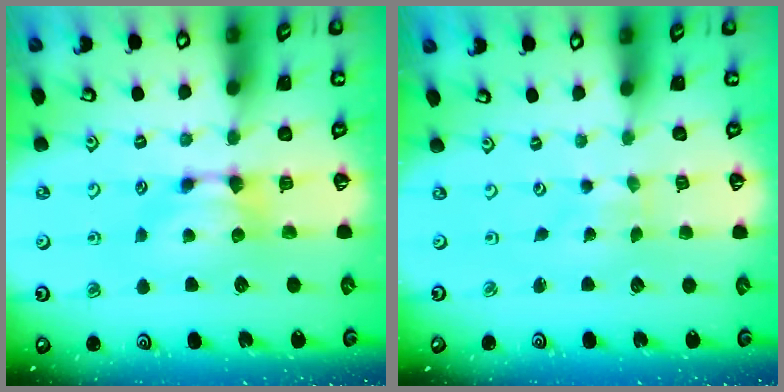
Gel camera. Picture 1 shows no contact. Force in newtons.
{"total": 4.1, "press": 4.1, "slide": 0.2}